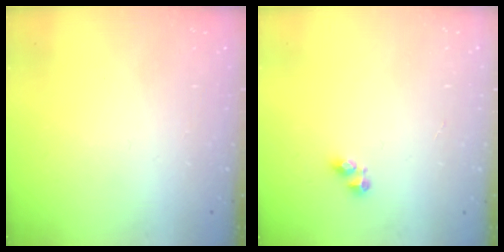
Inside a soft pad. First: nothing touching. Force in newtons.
{"total": 3.2, "press": 3.2, "slide": 0.4}